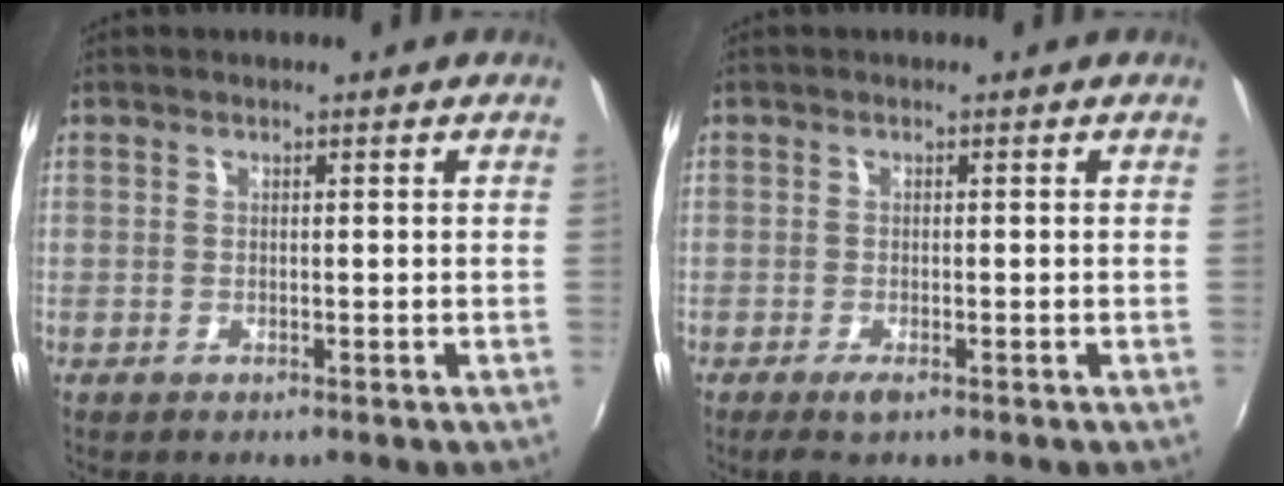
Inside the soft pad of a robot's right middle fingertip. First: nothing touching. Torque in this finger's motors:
{"motor_torque": [0.44, -0.39, 0.12, 0.04]}